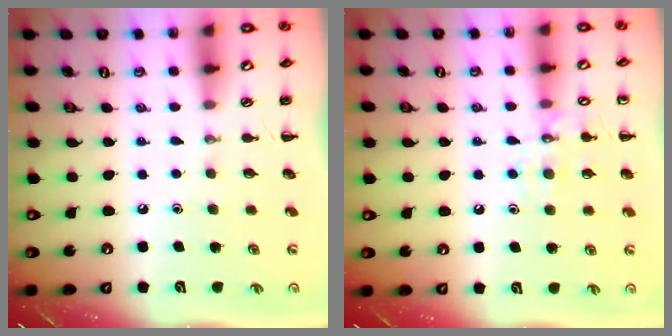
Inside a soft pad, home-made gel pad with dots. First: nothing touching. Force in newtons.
{"total": 9.1, "press": 9.1, "slide": 0.9}